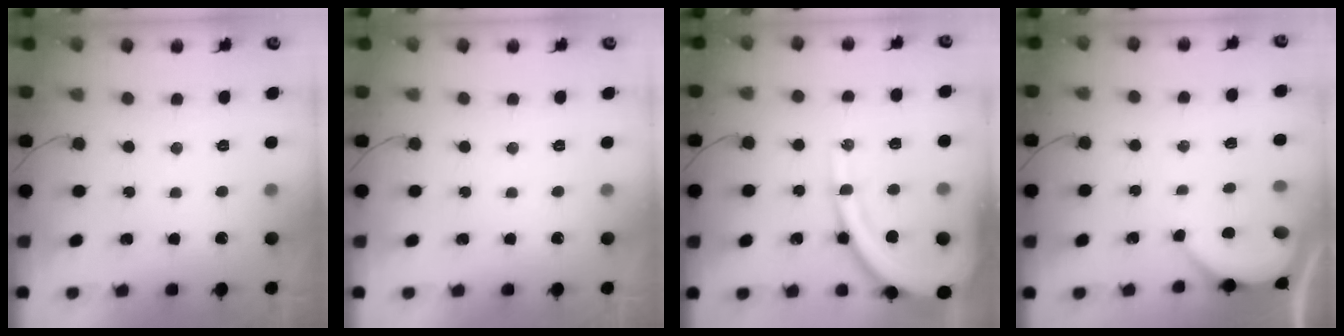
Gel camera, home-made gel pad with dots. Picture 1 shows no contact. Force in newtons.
{"total": 0.0}
{"total": 14.6, "press": 14.5, "slide": 1.3}
{"total": 2.3, "press": 2.3, "slide": 0.2}